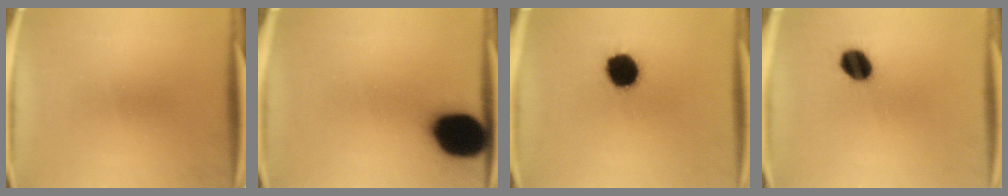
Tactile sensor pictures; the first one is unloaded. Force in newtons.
{"total": 17.7}
{"total": 11.7}
{"total": 7.5}